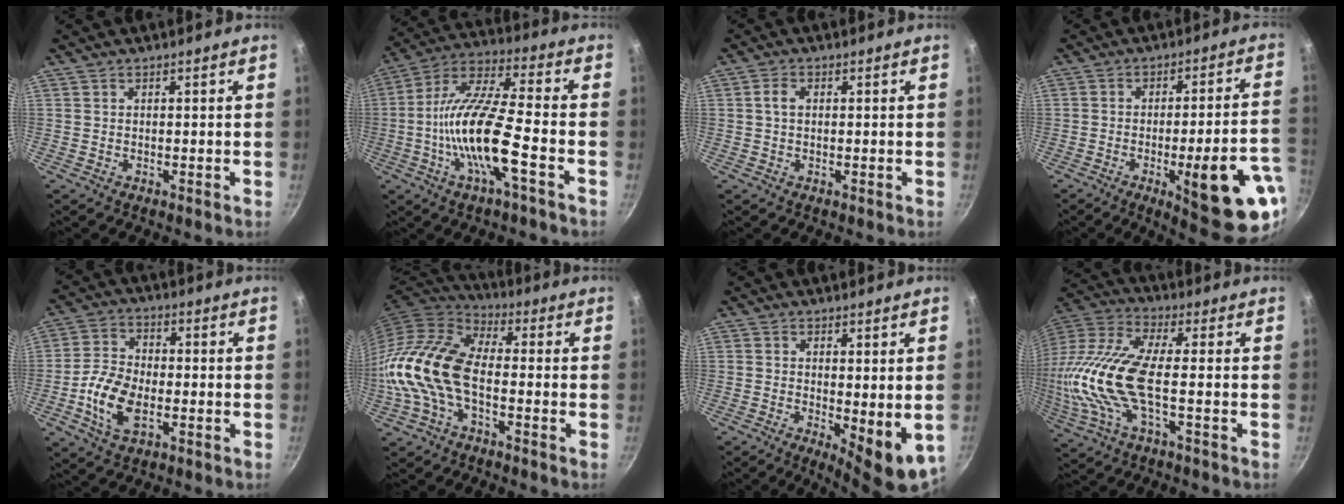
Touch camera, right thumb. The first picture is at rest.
{"total": 16.5, "force": [-4.7, 3.8, 15.3], "torque": [-0.290, 0.037, -0.105]}
{"total": 2.3, "force": [0.4, 1.5, 1.7], "torque": [-0.032, 0.006, 0.005]}
{"total": 19.0, "force": [-6.8, 4.2, 17.2], "torque": [-0.200, 0.022, -0.084]}
{"total": 10.0, "force": [-2.7, 5.8, 7.7], "torque": [-0.145, 0.017, -0.059]}
{"total": 14.6, "force": [-2.9, 8.0, 11.8], "torque": [-0.220, 0.035, -0.072]}
{"total": 8.7, "force": [-0.9, 3.0, 8.1], "torque": [-0.100, -0.013, -0.002]}
{"total": 19.1, "force": [-2.0, 6.6, 17.8], "torque": [-0.394, 0.010, -0.054]}